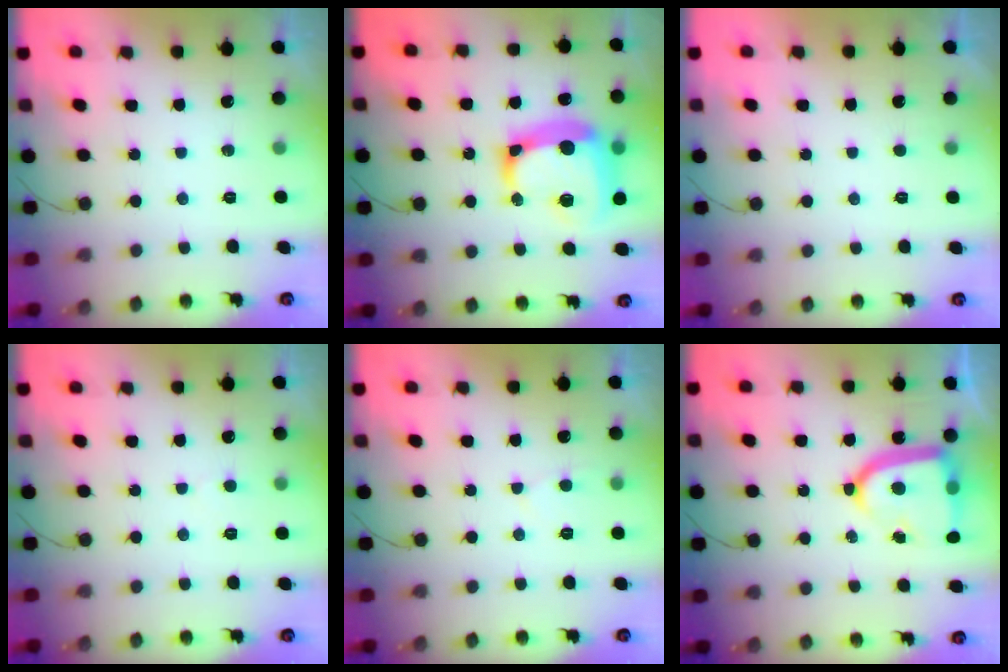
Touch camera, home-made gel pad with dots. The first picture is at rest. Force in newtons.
{"total": 19.0, "press": 18.8, "slide": 2.2}
{"total": 1.4, "press": 1.4, "slide": 0.3}
{"total": 2.5, "press": 2.5, "slide": 0.2}
{"total": 2.7, "press": 2.7, "slide": 0.3}
{"total": 16.0, "press": 15.9, "slide": 1.3}